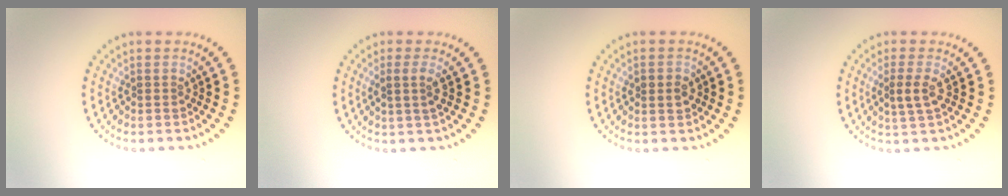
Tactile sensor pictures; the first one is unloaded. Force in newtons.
{"total": 1.3, "press": 1.2, "slide": 0.6}
{"total": 1.5, "press": 1.4, "slide": 0.3}
{"total": 2.1, "press": 1.9, "slide": 0.8}